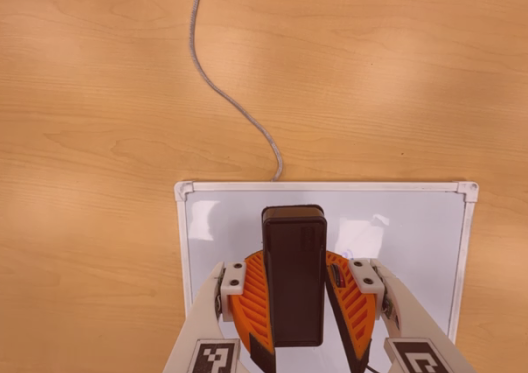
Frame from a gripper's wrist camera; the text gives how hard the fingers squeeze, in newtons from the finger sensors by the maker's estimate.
{"total": 8.0, "left": 8.5, "right": 7.6}